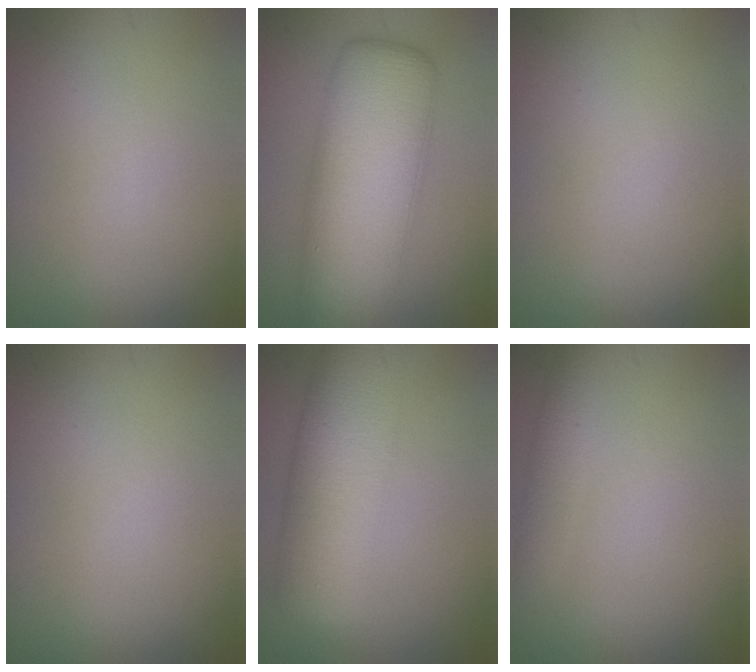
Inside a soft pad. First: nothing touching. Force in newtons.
{"total": 11.5, "press": 11.5, "slide": 0.3}
{"total": 0.0}
{"total": 0.0}
{"total": 8.7, "press": 8.7, "slide": 0.3}
{"total": 1.6, "press": 1.6, "slide": 0.0}